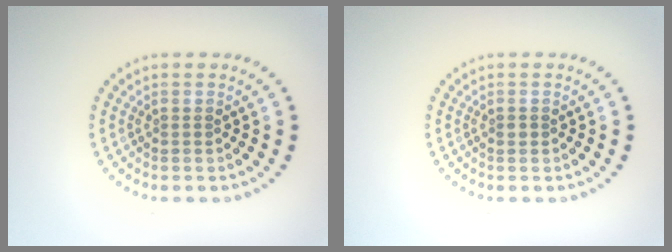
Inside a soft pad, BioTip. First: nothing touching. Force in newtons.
{"total": 0.7, "press": 0.7, "slide": 0.0}